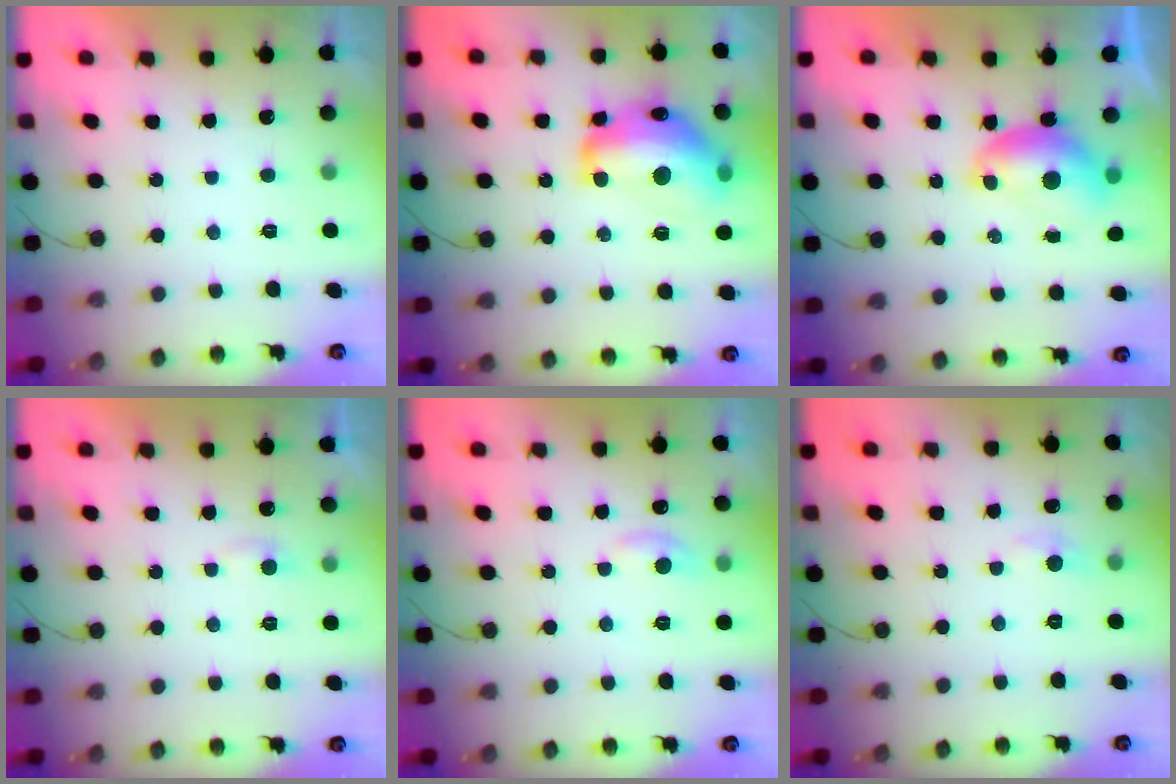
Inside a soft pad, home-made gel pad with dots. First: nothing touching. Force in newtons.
{"total": 19.0, "press": 18.9, "slide": 1.1}
{"total": 8.3, "press": 8.2, "slide": 1.3}
{"total": 3.5, "press": 3.4, "slide": 0.4}
{"total": 5.2, "press": 5.1, "slide": 0.7}
{"total": 5.8, "press": 5.7, "slide": 0.6}